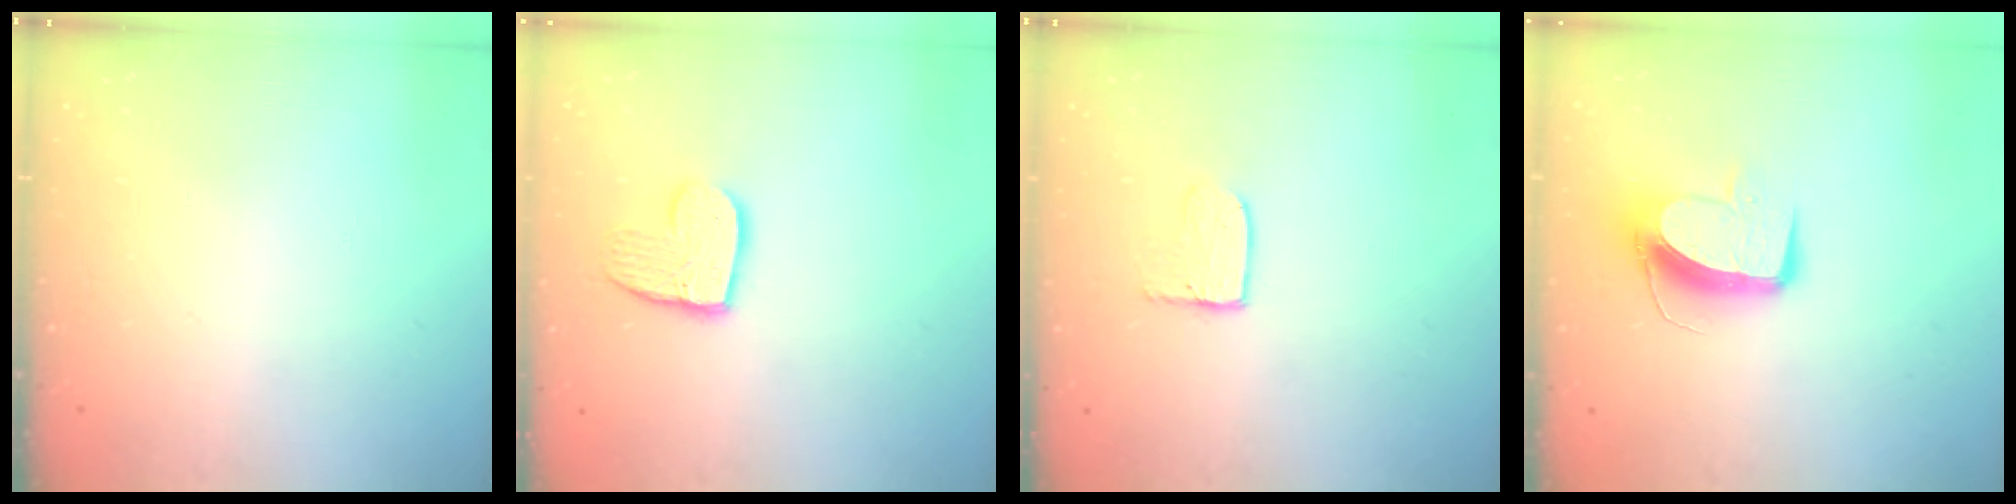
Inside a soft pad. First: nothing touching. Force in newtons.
{"total": 10.5, "press": 10.5, "slide": 0.8}
{"total": 4.0, "press": 4.0, "slide": 0.4}
{"total": 9.7, "press": 9.7, "slide": 0.6}